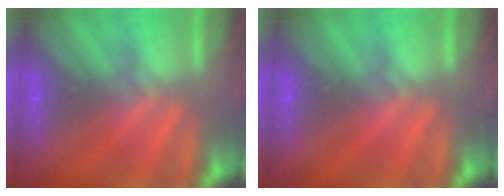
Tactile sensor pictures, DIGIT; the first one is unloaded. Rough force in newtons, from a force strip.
{"total": 0.0}